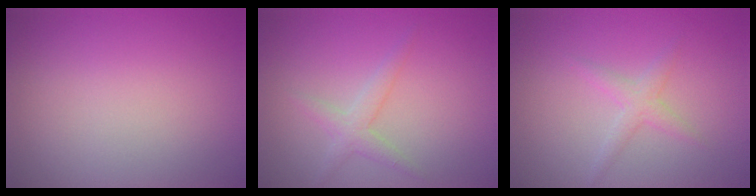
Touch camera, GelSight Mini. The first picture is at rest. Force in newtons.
{"total": 1.8, "press": 1.8, "slide": 0.1}
{"total": 1.6, "press": 1.6, "slide": 0.1}